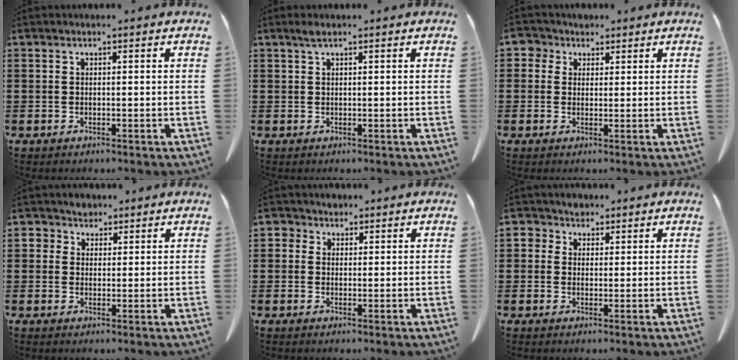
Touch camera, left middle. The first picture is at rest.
{"total": 1.1, "force": [0.6, 0.1, 0.9], "torque": [-0.019, 0.002, 0.011]}
{"total": 3.0, "force": [1.6, 2.4, 0.8], "torque": [-0.020, 0.008, 0.027]}
{"total": 3.1, "force": [1.9, 2.4, 0.6], "torque": [-0.017, 0.009, 0.033]}
{"total": 2.1, "force": [1.2, 1.7, 0.5], "torque": [-0.011, 0.005, 0.019]}
{"total": 3.2, "force": [1.8, 2.5, 0.8], "torque": [-0.020, 0.009, 0.031]}